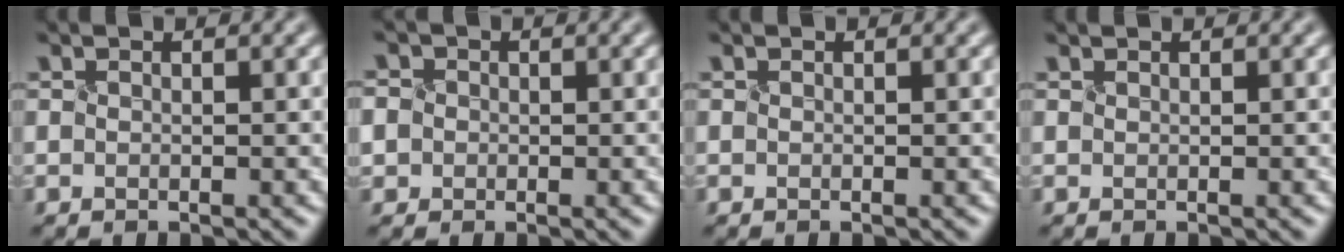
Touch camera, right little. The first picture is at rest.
{"total": 4.0, "force": [1.1, 3.6, 1.5], "torque": [-0.021, 0.029, -0.009]}
{"total": 0.0}
{"total": 0.6, "force": [0.5, 0.2, 0.1], "torque": [-0.010, -0.003, 0.016]}